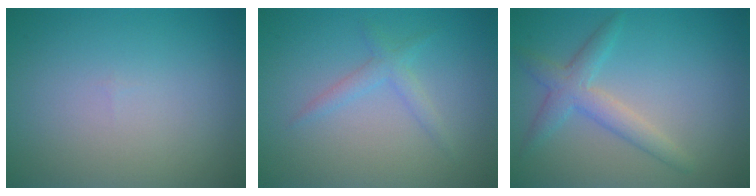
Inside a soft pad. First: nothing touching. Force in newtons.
{"total": 1.6, "press": 1.6, "slide": 0.1}
{"total": 3.0, "press": 3.0, "slide": 0.1}